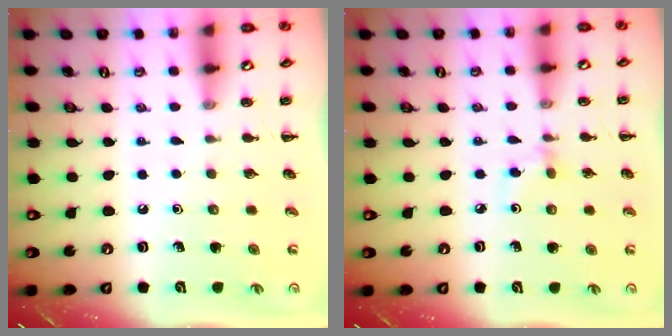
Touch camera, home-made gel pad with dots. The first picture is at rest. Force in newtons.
{"total": 3.0, "press": 2.8, "slide": 1.2}